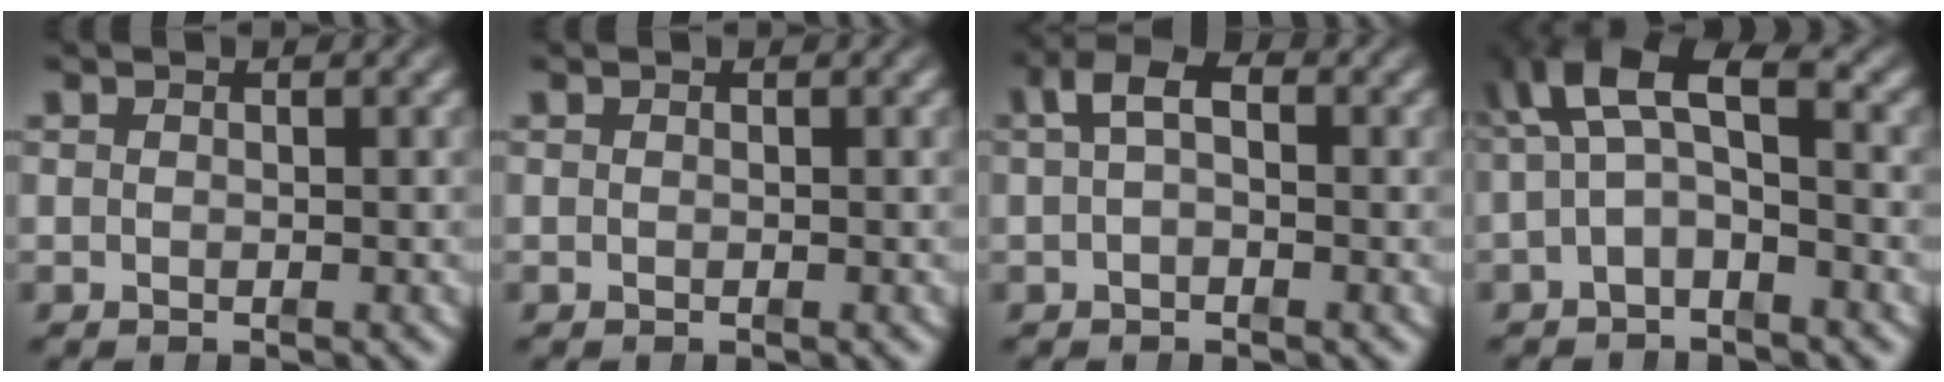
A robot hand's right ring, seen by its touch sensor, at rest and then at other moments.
{"total": 0.0}
{"total": 3.7, "force": [1.2, 1.8, 3.0], "torque": [-0.045, 0.016, 0.010]}
{"total": 6.9, "force": [1.8, 4.4, 5.1], "torque": [-0.106, 0.000, 0.022]}